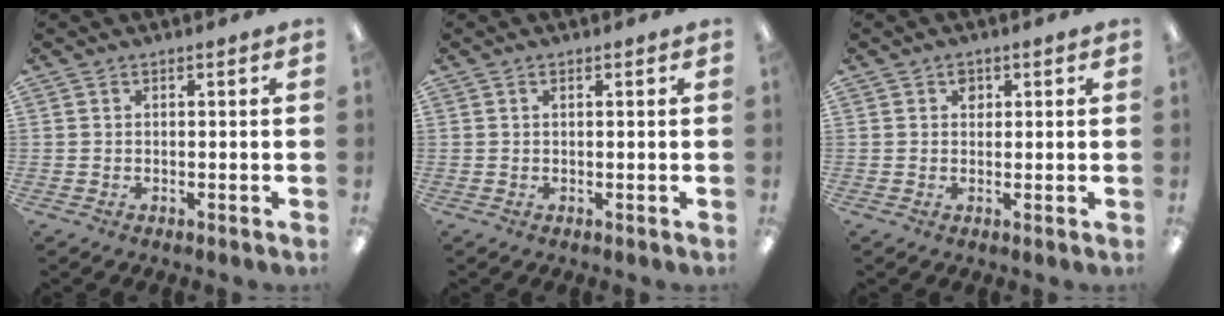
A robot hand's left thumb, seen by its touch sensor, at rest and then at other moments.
{"total": 0.7, "force": [0.3, 0.4, 0.4], "torque": [-0.008, 0.003, 0.005]}
{"total": 2.1, "force": [0.9, 1.7, 0.7], "torque": [0.000, -0.002, 0.012]}